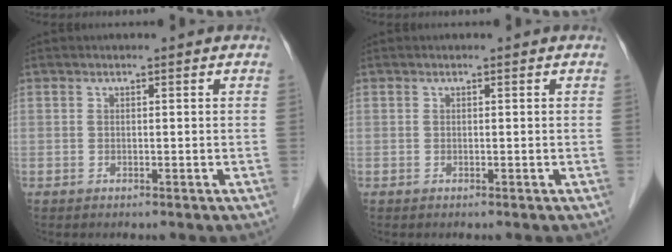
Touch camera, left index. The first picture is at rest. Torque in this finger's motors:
{"motor_torque": [0.00, 0.00, -0.01, 0.00]}